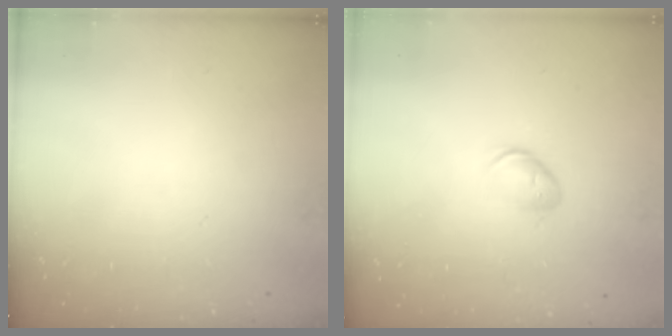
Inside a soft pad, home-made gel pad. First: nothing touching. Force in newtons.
{"total": 5.6, "press": 5.5, "slide": 0.9}